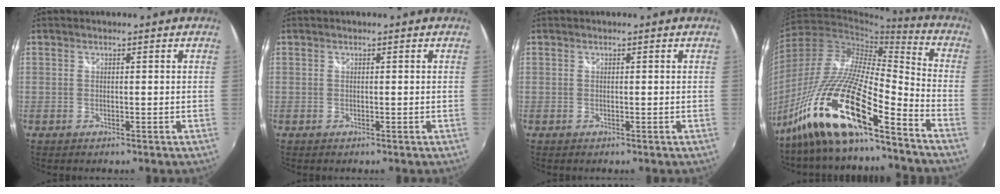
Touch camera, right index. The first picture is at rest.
{"total": 0.0}
{"total": 0.0}
{"total": 19.6, "force": [-13.3, 3.1, 14.0], "torque": [-0.282, -0.010, -0.272]}